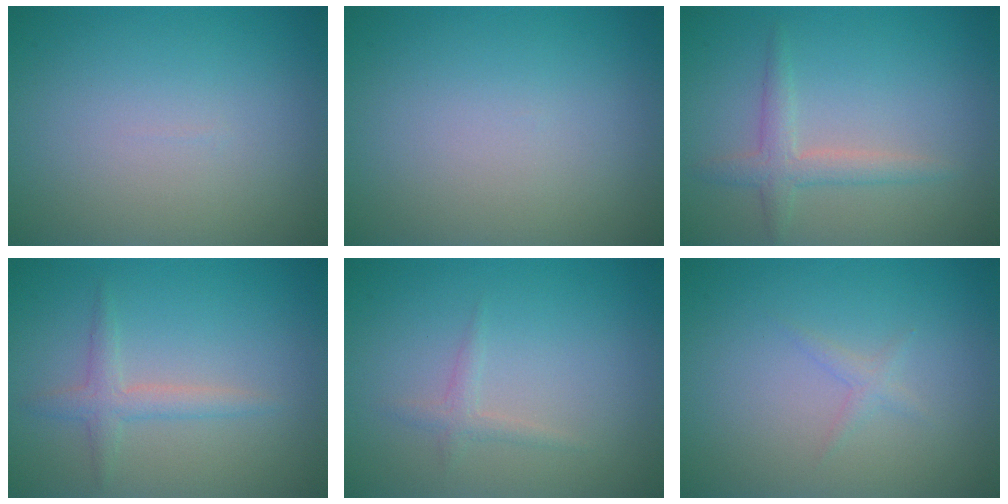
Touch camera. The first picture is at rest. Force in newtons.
{"total": 0.0}
{"total": 2.3, "press": 2.3, "slide": 0.1}
{"total": 2.0, "press": 2.0, "slide": 0.1}
{"total": 1.1, "press": 1.0, "slide": 0.1}
{"total": 0.9, "press": 0.9, "slide": 0.0}